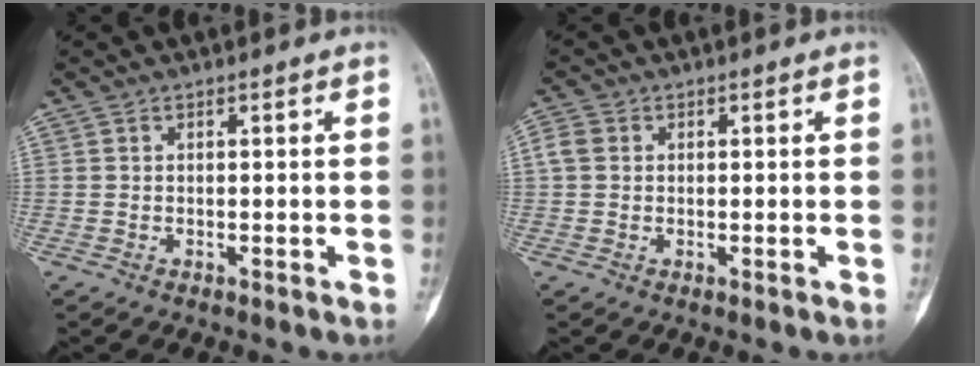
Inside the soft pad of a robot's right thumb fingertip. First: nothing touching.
{"total": 2.4, "force": [0.3, 2.0, 1.2], "torque": [-0.027, 0.007, 0.004]}